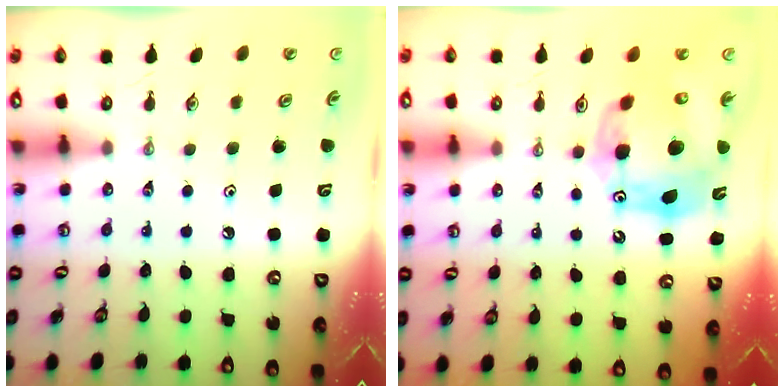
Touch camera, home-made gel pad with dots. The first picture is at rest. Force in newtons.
{"total": 18.0, "press": 17.8, "slide": 2.2}